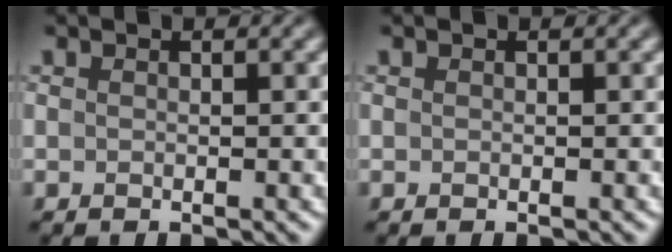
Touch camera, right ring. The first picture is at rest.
{"total": 0.0}